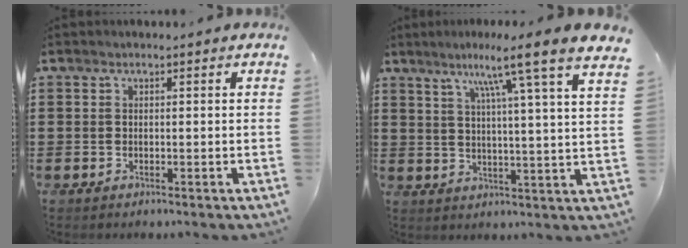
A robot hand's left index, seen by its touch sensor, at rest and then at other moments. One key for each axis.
{"total": 8.9, "fx": 6.3, "fy": -1.5, "fz": 6.1, "tx": -0.116, "ty": -0.039, "tz": 0.090}